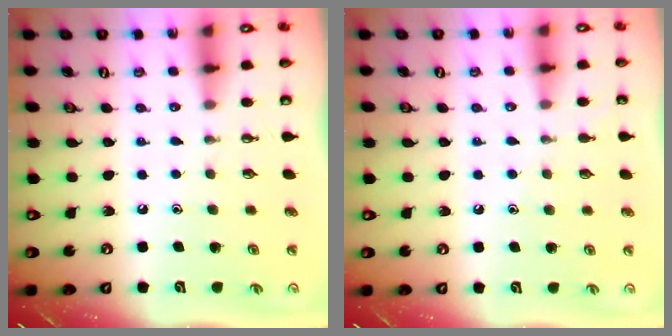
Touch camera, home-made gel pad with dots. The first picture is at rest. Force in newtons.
{"total": 2.9, "press": 2.9, "slide": 0.4}